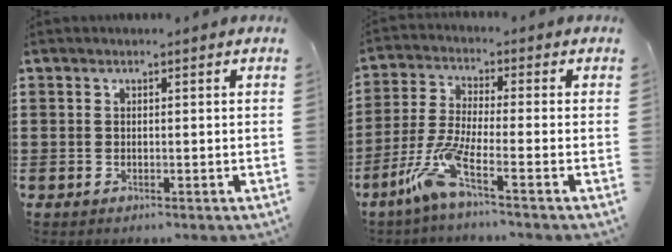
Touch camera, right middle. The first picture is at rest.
{"total": 7.6, "force": [-4.8, 0.9, 5.9], "torque": [-0.143, -0.012, -0.097]}